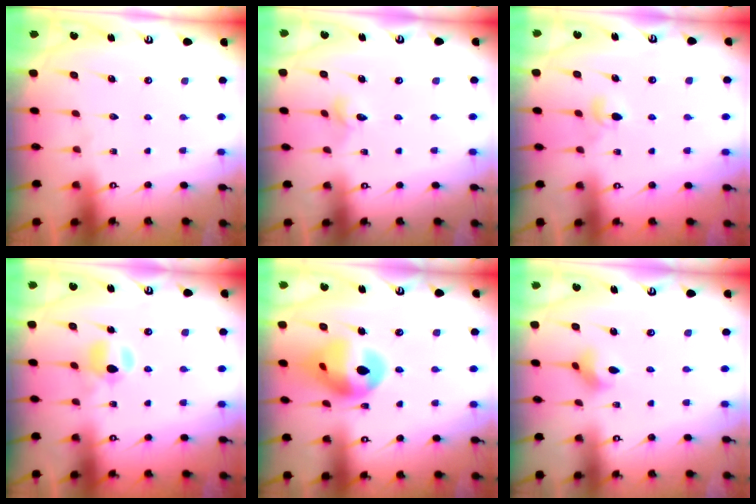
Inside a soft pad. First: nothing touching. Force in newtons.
{"total": 2.8, "press": 2.8, "slide": 0.3}
{"total": 4.2, "press": 4.1, "slide": 1.0}
{"total": 6.7, "press": 6.6, "slide": 0.9}
{"total": 14.9, "press": 14.8, "slide": 1.5}
{"total": 3.3, "press": 3.3, "slide": 0.3}